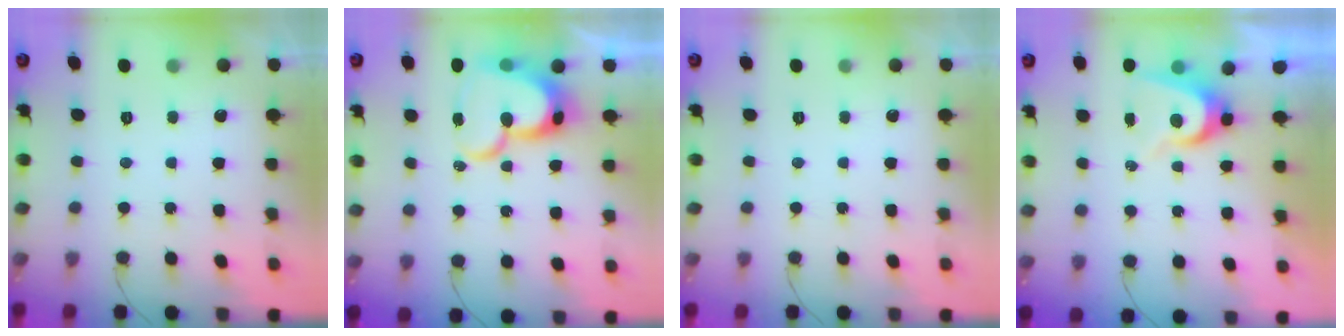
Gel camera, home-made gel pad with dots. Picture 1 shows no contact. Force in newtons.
{"total": 19.0, "press": 19.0, "slide": 1.3}
{"total": 0.0}
{"total": 6.4, "press": 6.4, "slide": 0.5}